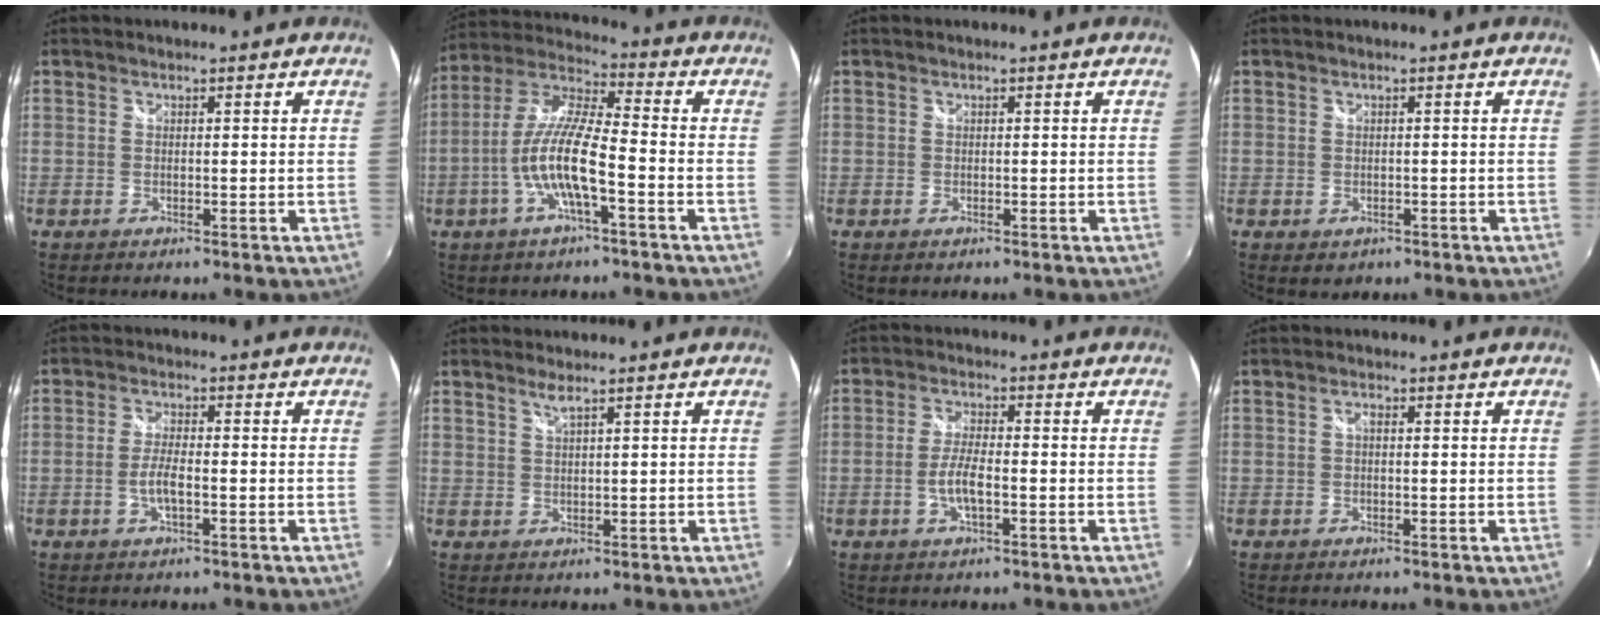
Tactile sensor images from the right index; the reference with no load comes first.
{"total": 12.0, "force": [-4.0, 2.2, 11.1], "torque": [-0.226, 0.000, -0.077]}
{"total": 0.6, "force": [-0.4, 0.4, 0.2], "torque": [-0.005, -0.003, -0.010]}
{"total": 2.6, "force": [-1.1, 2.0, 1.1], "torque": [-0.025, -0.007, -0.012]}
{"total": 4.0, "force": [-1.4, 1.0, 3.6], "torque": [-0.075, -0.002, -0.026]}
{"total": 1.6, "force": [1.2, -0.1, 1.0], "torque": [-0.019, -0.001, 0.022]}
{"total": 5.1, "force": [-1.7, 1.3, 4.6], "torque": [-0.095, -0.001, -0.032]}
{"total": 0.9, "force": [0.0, 0.4, 0.8], "torque": [-0.015, 0.004, -0.003]}